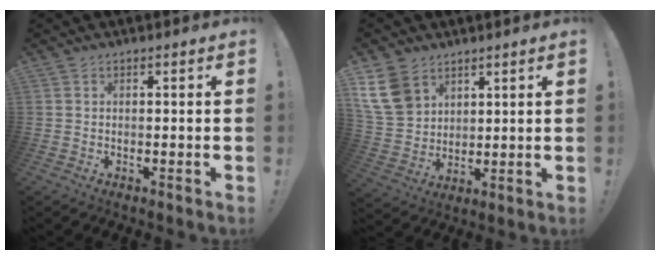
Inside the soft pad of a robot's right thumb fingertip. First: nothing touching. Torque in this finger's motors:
{"motor_torque": [-0.04, 0.44, 0.59, 0.81, 0.04]}